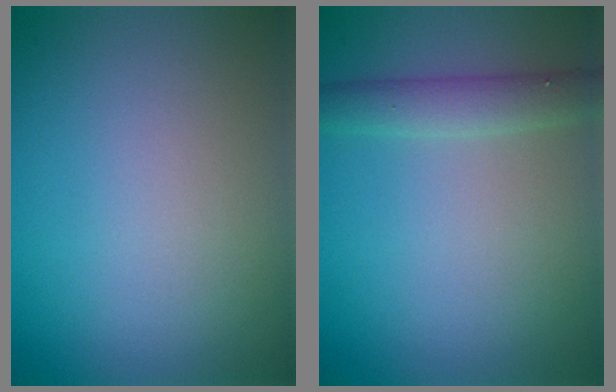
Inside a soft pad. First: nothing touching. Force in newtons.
{"total": 2.4, "press": 2.4, "slide": 0.1}